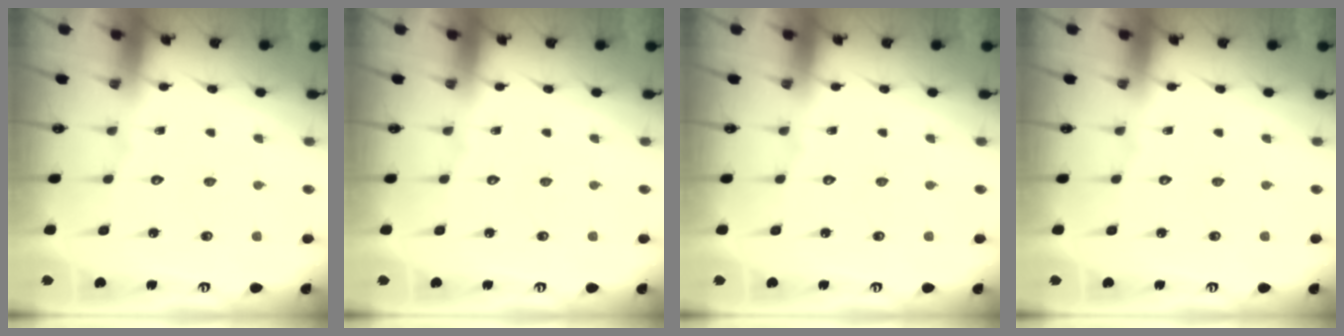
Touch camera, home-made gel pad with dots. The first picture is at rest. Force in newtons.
{"total": 0.0}
{"total": 0.0}
{"total": 0.0}